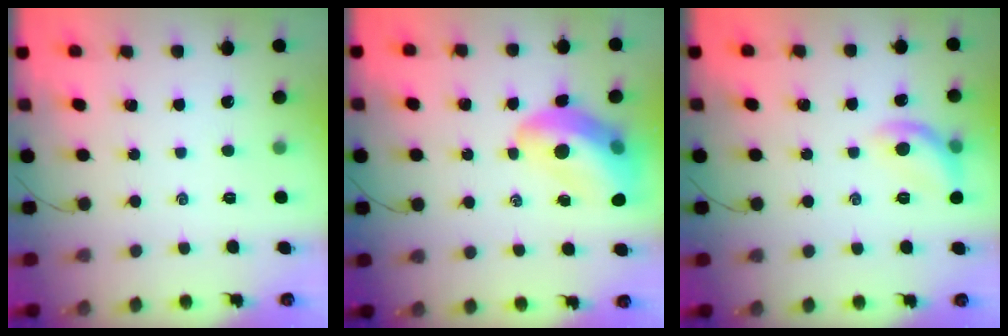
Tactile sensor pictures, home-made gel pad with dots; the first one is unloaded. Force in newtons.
{"total": 14.2, "press": 13.7, "slide": 3.7}
{"total": 9.6, "press": 9.6, "slide": 0.4}